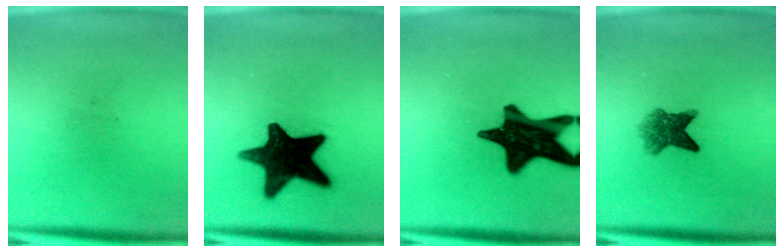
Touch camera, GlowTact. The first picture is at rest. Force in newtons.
{"total": 16.9}
{"total": 17.9}
{"total": 5.0}